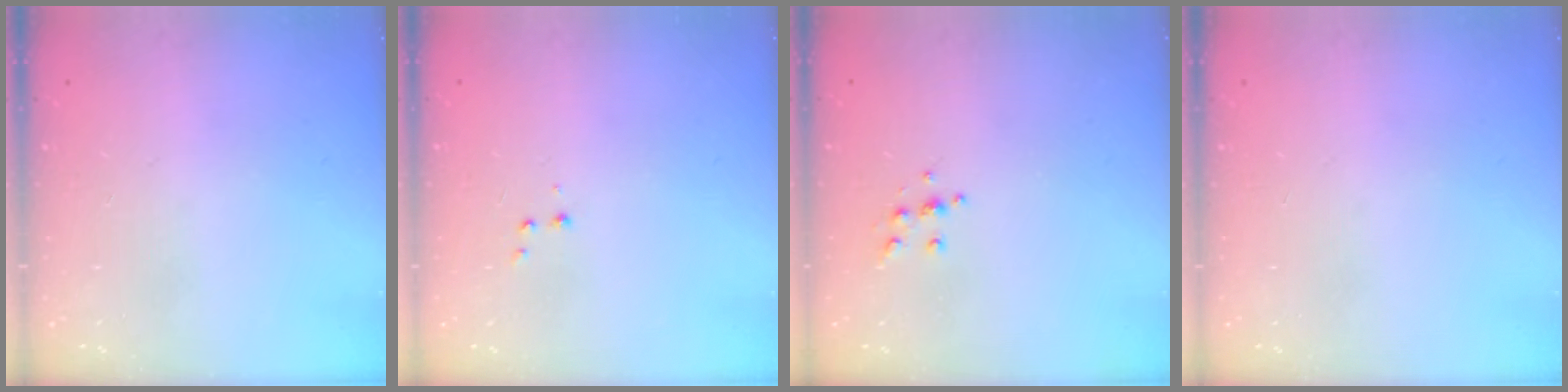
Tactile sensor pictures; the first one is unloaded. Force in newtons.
{"total": 2.6, "press": 2.5, "slide": 0.6}
{"total": 5.4, "press": 5.3, "slide": 0.4}
{"total": 0.0}